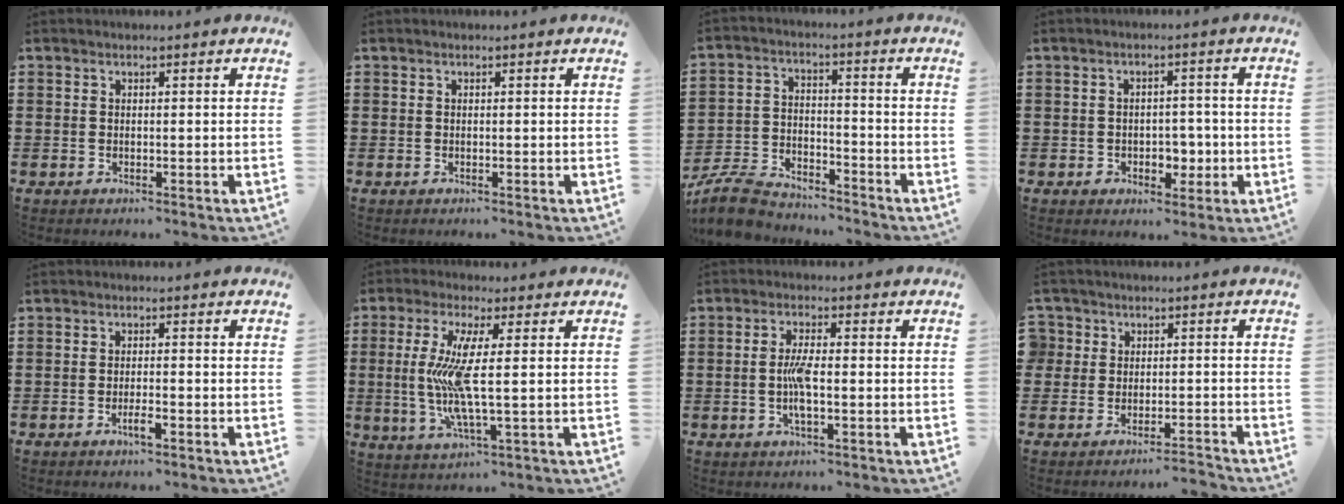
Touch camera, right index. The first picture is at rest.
{"total": 0.0}
{"total": 7.4, "force": [-7.0, 1.6, 1.6], "torque": [-0.045, 0.013, -0.139]}
{"total": 3.6, "force": [-1.0, 2.9, 1.9], "torque": [-0.035, 0.004, -0.024]}
{"total": 2.4, "force": [-1.4, 0.3, 1.9], "torque": [-0.032, -0.002, -0.025]}
{"total": 9.3, "force": [0.5, 0.9, 9.2], "torque": [-0.198, -0.021, 0.001]}
{"total": 4.4, "force": [-0.9, 0.8, 4.2], "torque": [-0.097, -0.009, -0.025]}
{"total": 2.7, "force": [-2.2, 1.5, 0.0], "torque": [-0.009, 0.007, -0.052]}